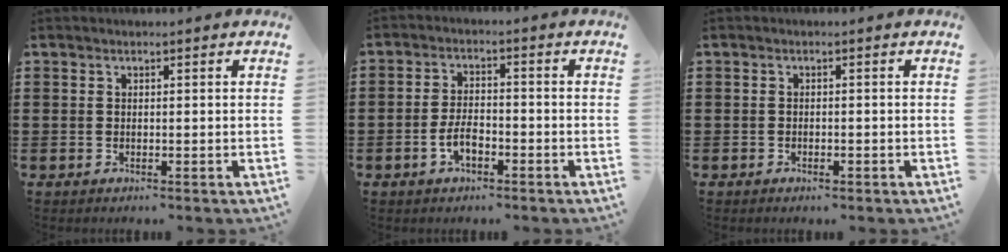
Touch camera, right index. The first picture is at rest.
{"total": 4.1, "force": [-1.8, 2.1, 3.0], "torque": [-0.067, 0.002, -0.037]}
{"total": 0.7, "force": [-0.6, 0.3, 0.3], "torque": [-0.009, -0.002, -0.011]}